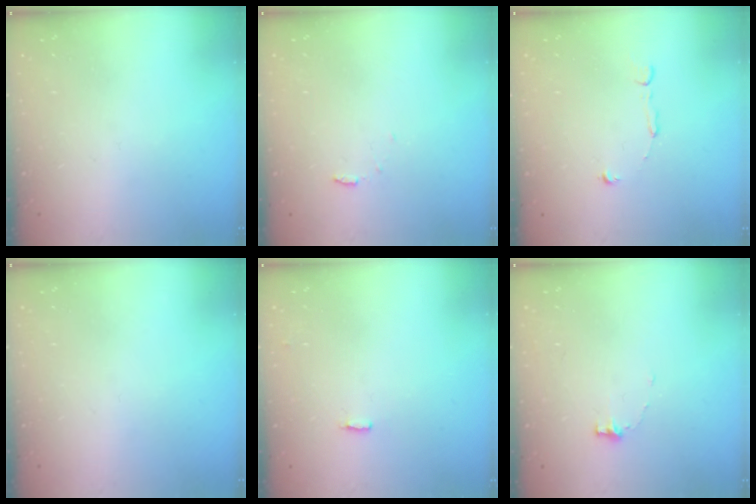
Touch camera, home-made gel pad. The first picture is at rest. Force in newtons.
{"total": 3.1, "press": 3.1, "slide": 0.3}
{"total": 4.3, "press": 4.3, "slide": 0.2}
{"total": 0.0}
{"total": 2.7, "press": 2.6, "slide": 0.5}
{"total": 6.2, "press": 6.2, "slide": 0.4}